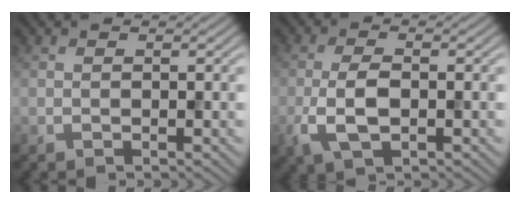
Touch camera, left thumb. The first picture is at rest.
{"total": 5.0, "force": [-1.3, 2.3, 4.2], "torque": [-0.097, -0.004, -0.027]}